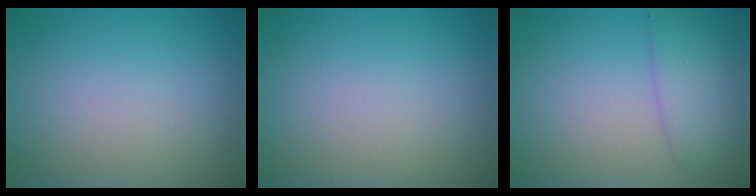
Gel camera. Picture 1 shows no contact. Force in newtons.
{"total": 0.0}
{"total": 2.9, "press": 2.9, "slide": 0.1}